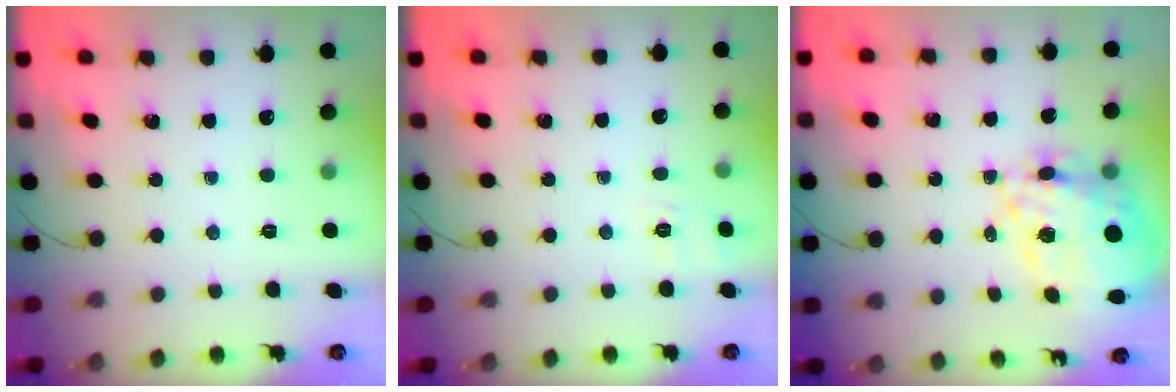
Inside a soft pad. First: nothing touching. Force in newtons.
{"total": 2.5, "press": 1.6, "slide": 1.9}
{"total": 17.0, "press": 16.2, "slide": 5.2}